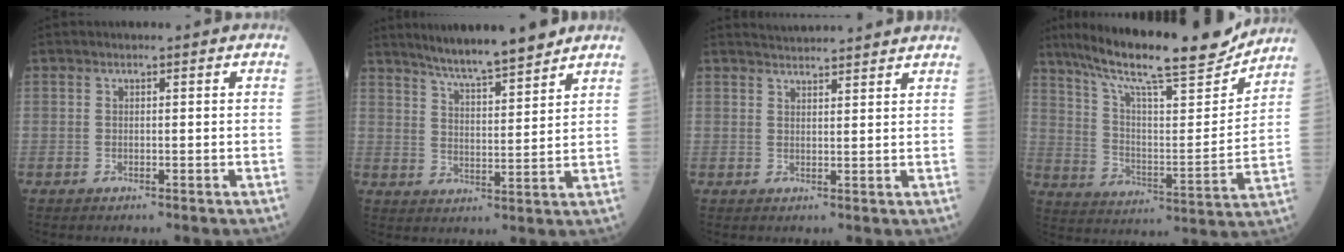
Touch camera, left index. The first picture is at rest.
{"total": 11.0, "force": [9.5, 0.8, 5.5], "torque": [-0.087, 0.007, 0.161]}
{"total": 8.1, "force": [7.8, 0.4, 2.1], "torque": [-0.036, 0.025, 0.108]}
{"total": 22.9, "force": [19.5, 3.1, 11.6], "torque": [-0.204, 0.000, 0.303]}